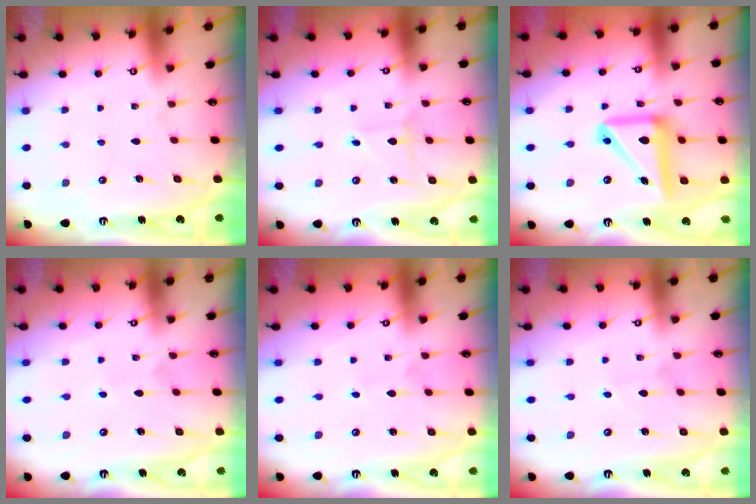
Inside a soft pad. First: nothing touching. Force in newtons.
{"total": 0.8, "press": 0.8, "slide": 0.0}
{"total": 15.1, "press": 14.9, "slide": 1.9}
{"total": 2.7, "press": 2.6, "slide": 0.2}
{"total": 1.1, "press": 1.1, "slide": 0.1}
{"total": 1.5, "press": 1.4, "slide": 0.1}